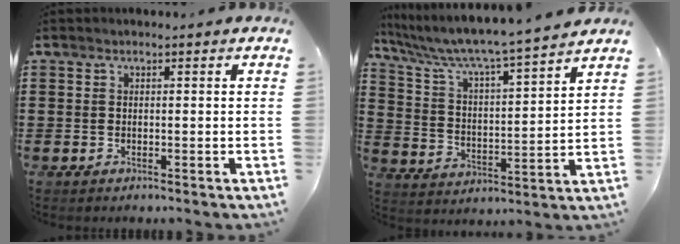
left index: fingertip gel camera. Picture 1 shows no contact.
{"total": 6.0, "force": [5.4, -0.5, 2.6], "torque": [-0.075, -0.046, 0.083]}